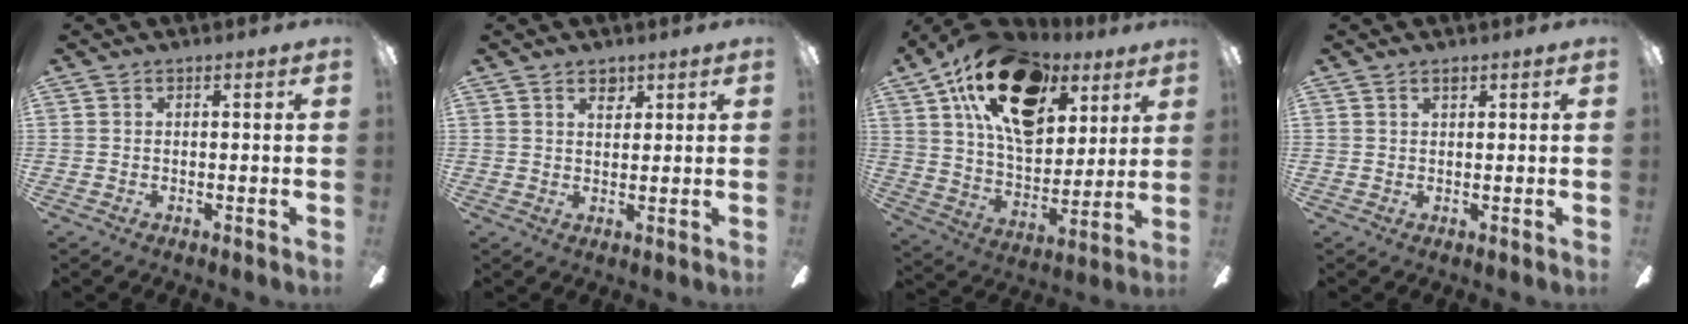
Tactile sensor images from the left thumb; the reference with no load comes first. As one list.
[{"total": 2.7, "force": [1.9, 1.4, 1.1], "torque": [-0.009, -0.005, 0.032]}, {"total": 23.9, "force": [12.8, 13.6, 15.0], "torque": [-0.241, -0.055, 0.227]}, {"total": 1.0, "force": [0.8, 0.4, 0.4], "torque": [-0.010, 0.000, 0.016]}]